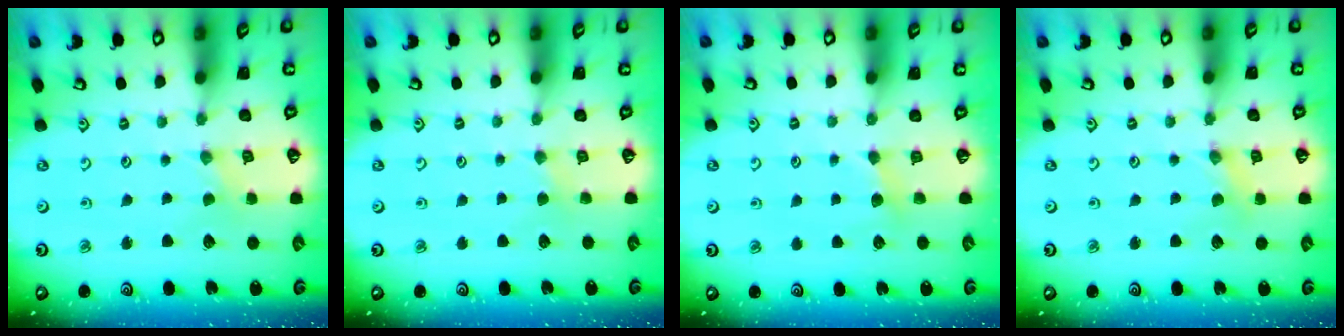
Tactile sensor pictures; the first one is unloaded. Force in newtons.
{"total": 2.0, "press": 2.0, "slide": 0.3}
{"total": 3.4, "press": 3.4, "slide": 0.5}
{"total": 1.0, "press": 0.9, "slide": 0.3}